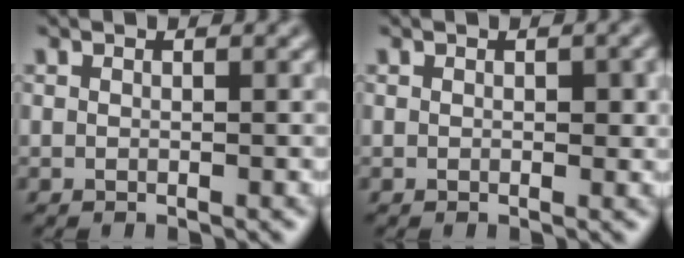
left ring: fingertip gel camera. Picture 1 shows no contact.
{"total": 1.3, "force": [0.2, 0.7, 1.0], "torque": [-0.012, -0.002, 0.002]}